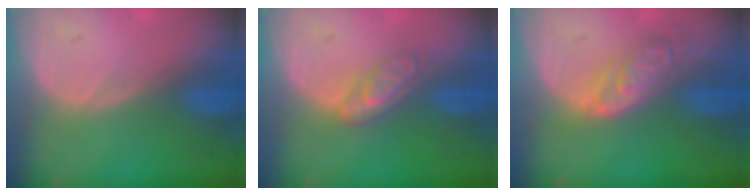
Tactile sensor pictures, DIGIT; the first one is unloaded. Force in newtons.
{"total": 4.5, "press": 4.0, "slide": 2.0}
{"total": 6.3, "press": 5.6, "slide": 2.9}